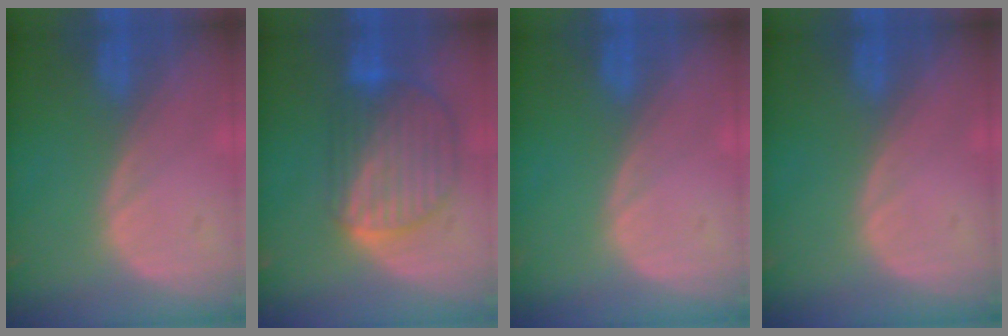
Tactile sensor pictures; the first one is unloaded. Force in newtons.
{"total": 9.7, "press": 8.2, "slide": 5.2}
{"total": 0.0}
{"total": 0.0}